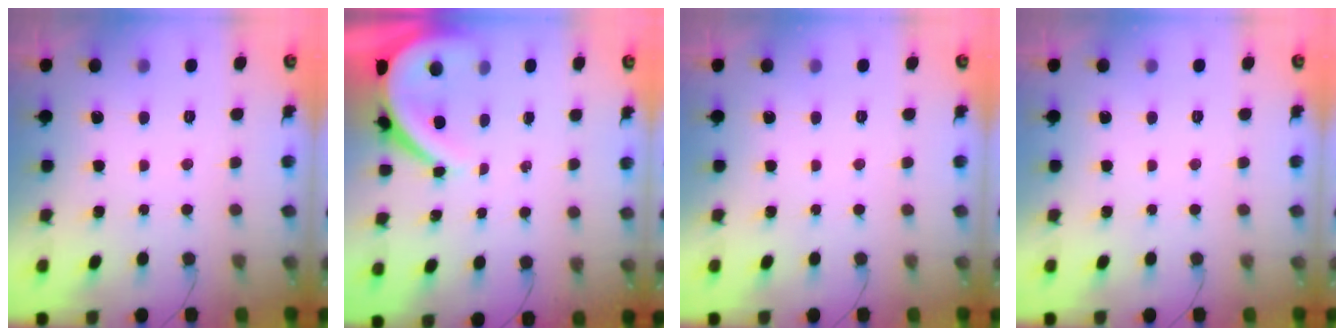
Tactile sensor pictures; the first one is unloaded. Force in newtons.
{"total": 8.3, "press": 8.2, "slide": 1.0}
{"total": 0.0}
{"total": 0.0}